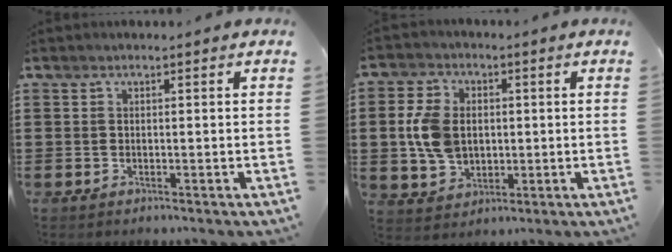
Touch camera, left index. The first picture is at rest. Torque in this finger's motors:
{"motor_torque": [0.49, 0.52, 0.33, 0.09]}